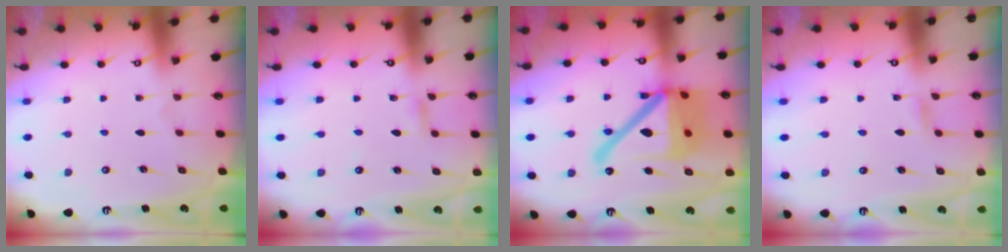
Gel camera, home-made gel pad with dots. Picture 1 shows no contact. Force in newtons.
{"total": 2.7, "press": 2.7, "slide": 0.2}
{"total": 25.1, "press": 24.9, "slide": 3.6}
{"total": 2.8, "press": 2.7, "slide": 0.3}